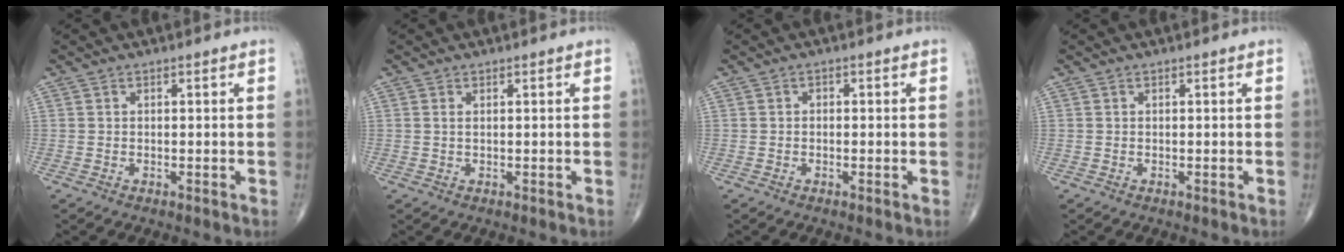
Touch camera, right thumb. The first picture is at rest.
{"total": 0.7, "force": [0.2, 0.2, 0.6], "torque": [-0.019, 0.003, 0.006]}
{"total": 0.7, "force": [-0.2, 0.5, 0.4], "torque": [-0.002, 0.003, -0.007]}
{"total": 0.0}